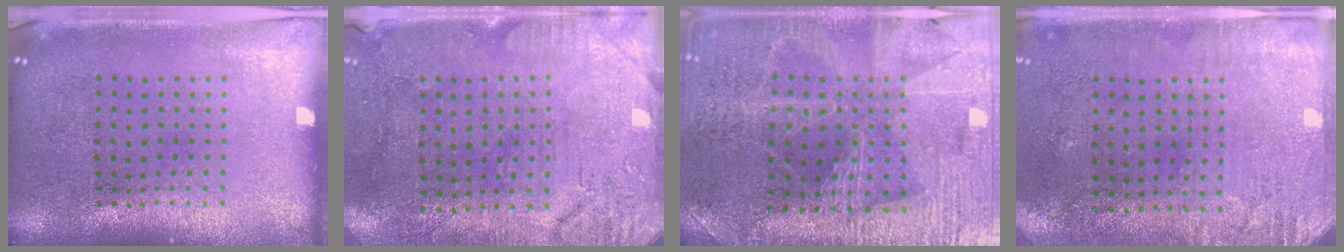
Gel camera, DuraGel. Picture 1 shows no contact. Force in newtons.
{"total": 3.2, "press": 2.6, "slide": 1.8}
{"total": 3.0, "press": 2.9, "slide": 0.4}
{"total": 2.8, "press": 2.3, "slide": 1.6}